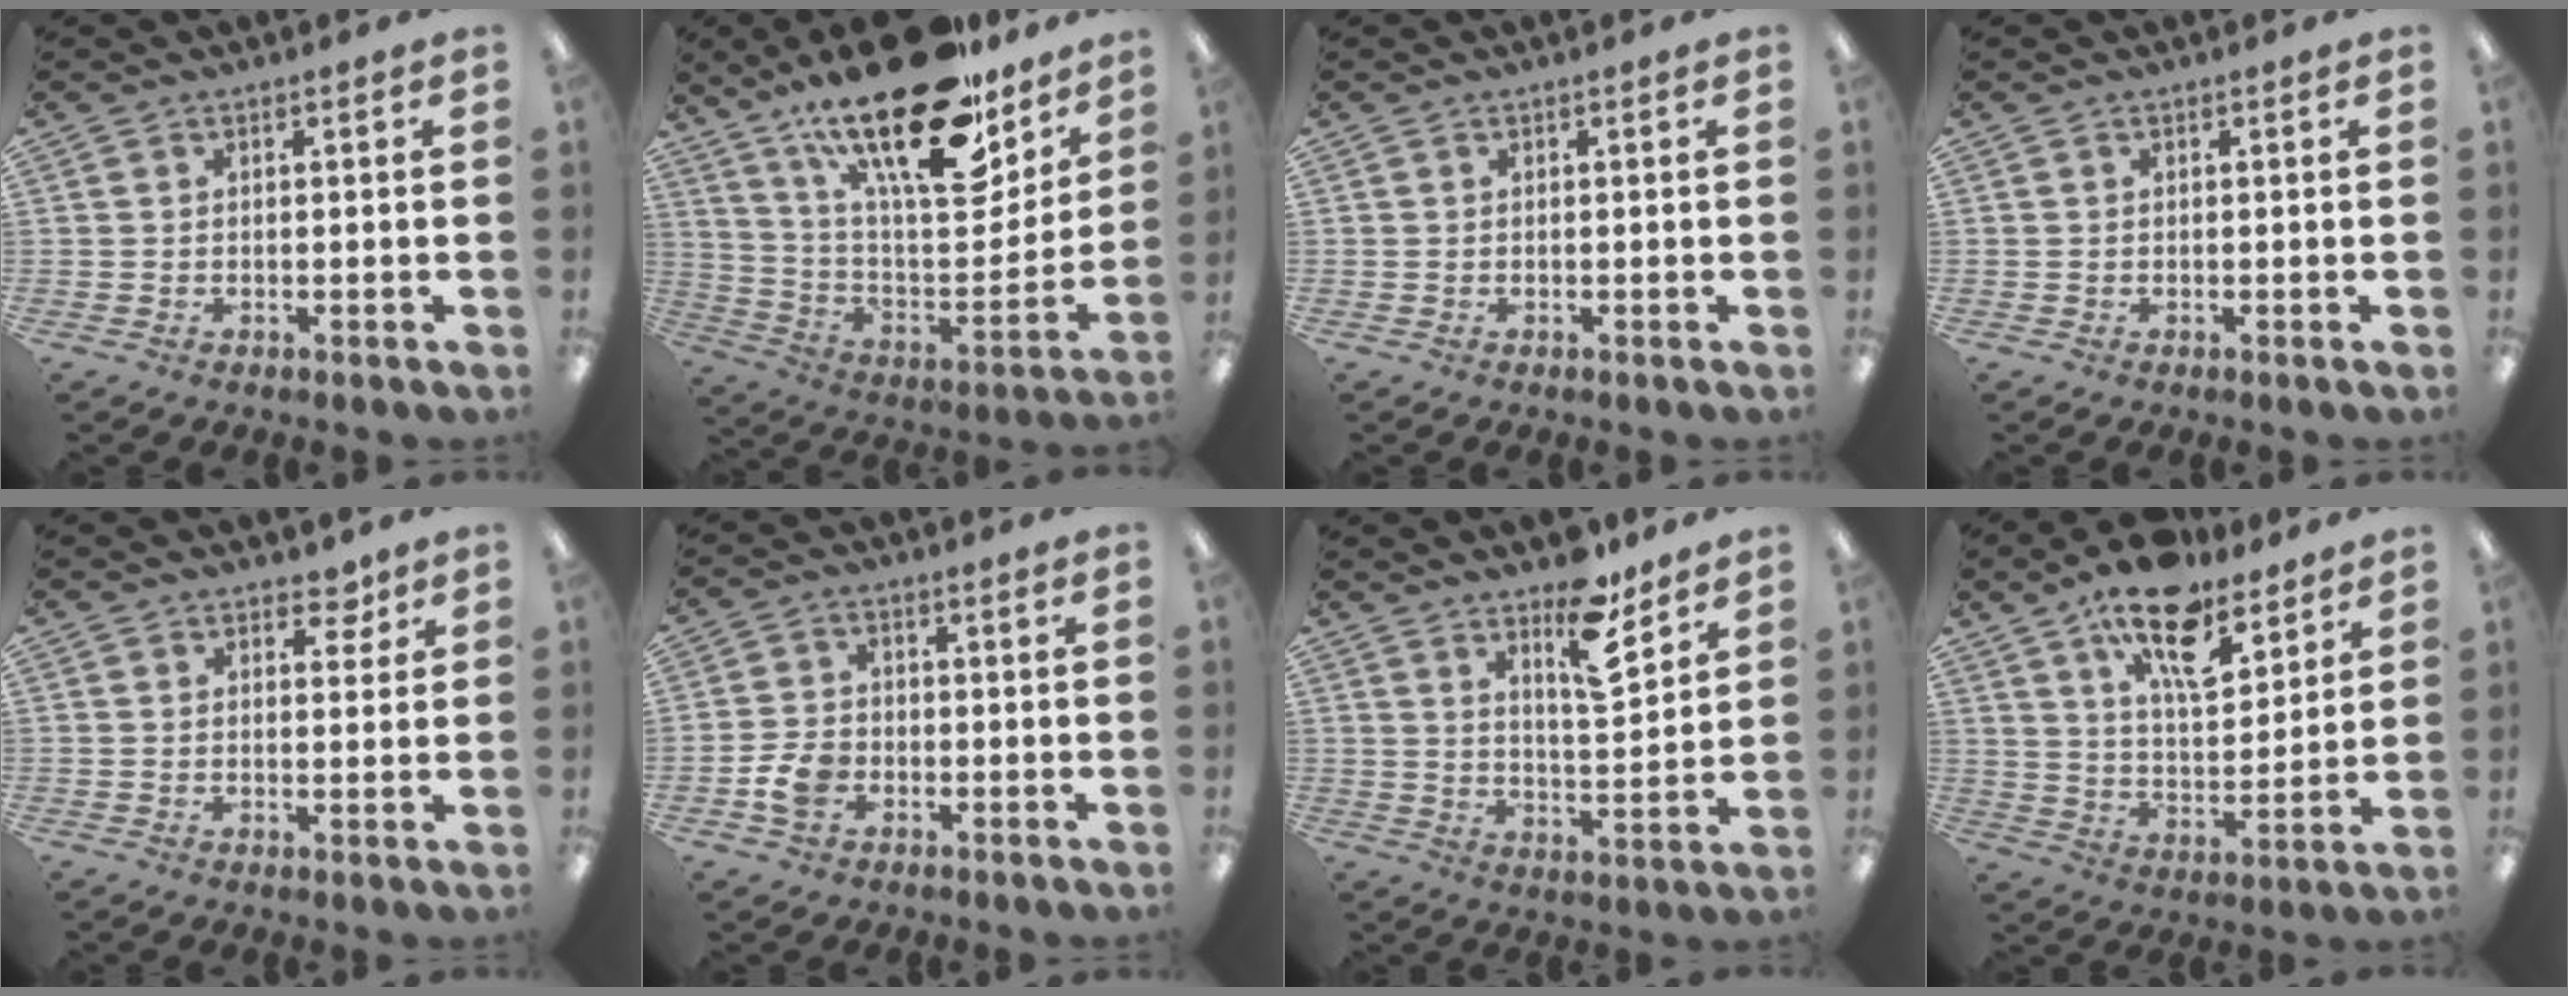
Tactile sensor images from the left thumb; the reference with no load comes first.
{"total": 28.0, "force": [18.7, 10.1, 18.2], "torque": [-0.273, -0.111, 0.316]}
{"total": 0.0}
{"total": 0.0}
{"total": 3.9, "force": [2.8, 2.2, 1.7], "torque": [0.001, -0.013, 0.043]}
{"total": 5.5, "force": [-2.3, 3.9, 3.2], "torque": [-0.070, 0.009, -0.043]}
{"total": 11.2, "force": [8.4, 3.3, 6.6], "torque": [-0.106, -0.049, 0.143]}
{"total": 16.1, "force": [11.2, 6.7, 9.4], "torque": [-0.147, -0.059, 0.191]}